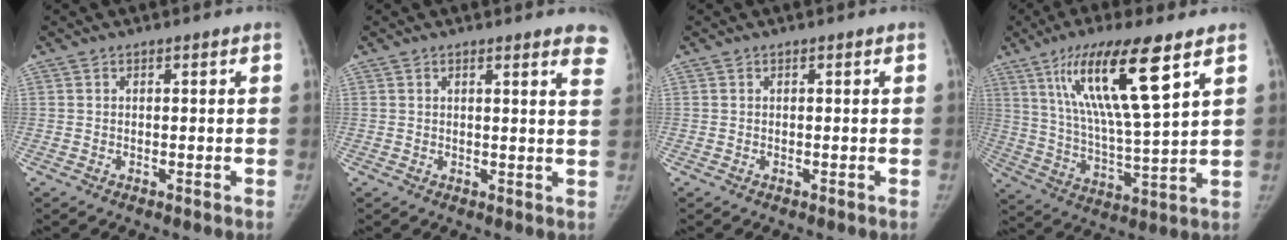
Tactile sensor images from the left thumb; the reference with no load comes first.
{"total": 6.7, "force": [5.4, 0.6, 4.0], "torque": [-0.028, -0.019, 0.039]}
{"total": 0.0}
{"total": 18.1, "force": [9.2, 2.8, 15.3], "torque": [-0.276, -0.044, 0.170]}